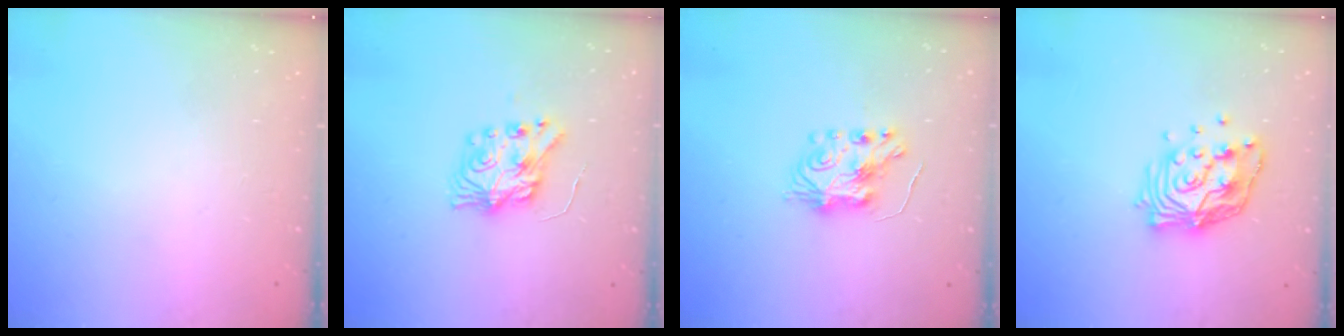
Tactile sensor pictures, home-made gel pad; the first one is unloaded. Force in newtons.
{"total": 8.1, "press": 8.1, "slide": 0.2}
{"total": 7.3, "press": 7.2, "slide": 0.6}
{"total": 14.3, "press": 14.2, "slide": 1.4}